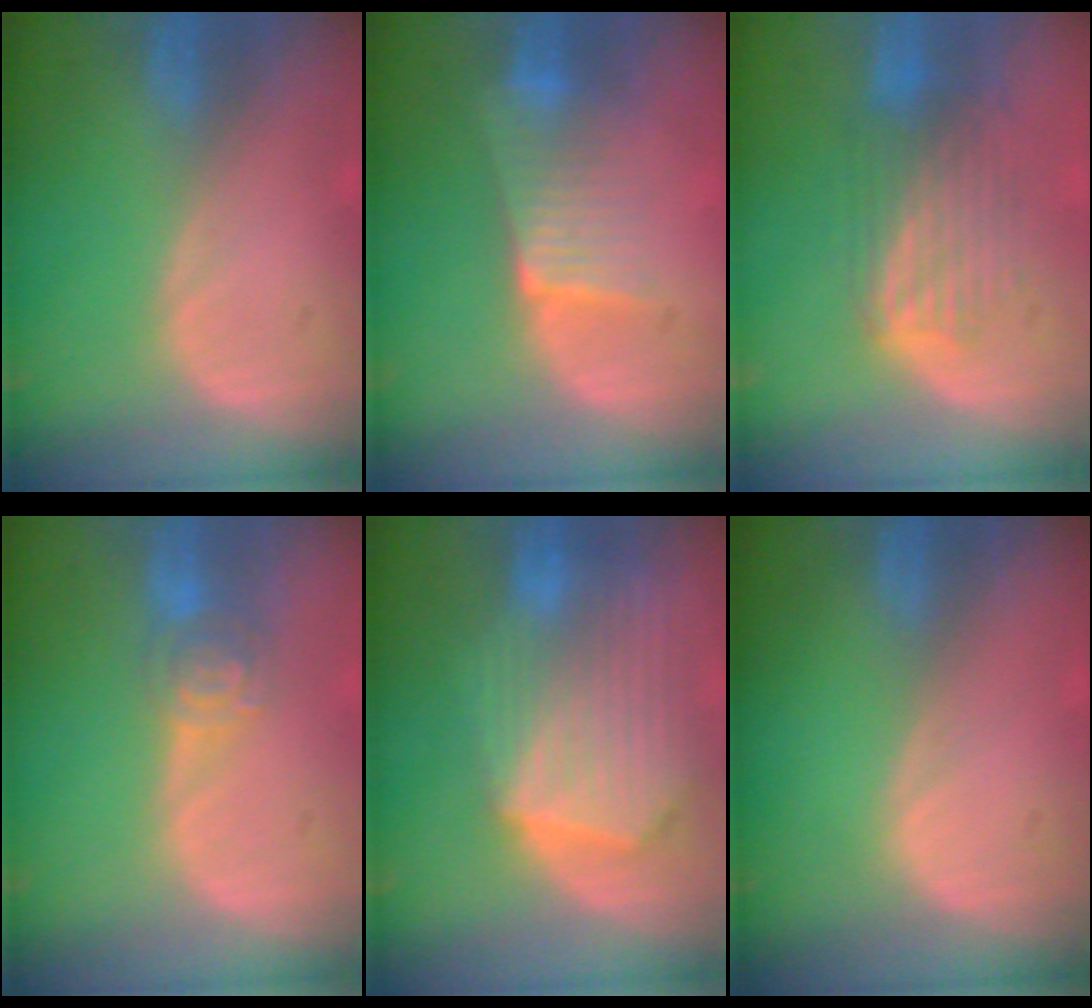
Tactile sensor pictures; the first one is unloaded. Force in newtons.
{"total": 6.5, "press": 5.8, "slide": 3.0}
{"total": 6.4, "press": 6.4, "slide": 0.6}
{"total": 4.7, "press": 4.2, "slide": 2.2}
{"total": 10.6, "press": 9.3, "slide": 5.2}
{"total": 0.0}